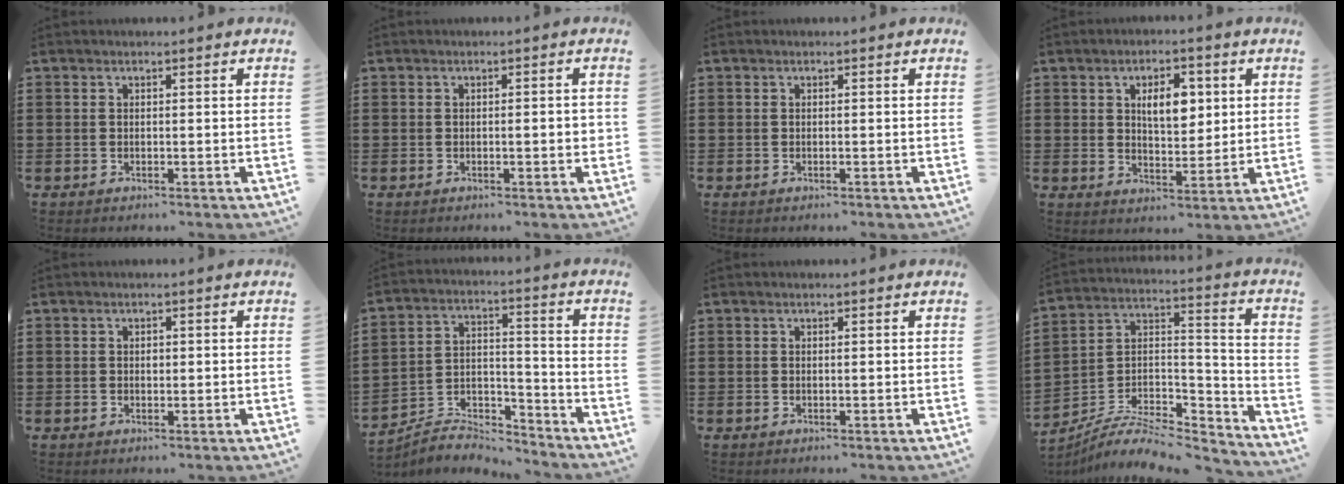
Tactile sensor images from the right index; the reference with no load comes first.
{"total": 1.7, "force": [-0.2, 0.3, 1.7], "torque": [-0.028, 0.000, -0.003]}
{"total": 0.0}
{"total": 6.0, "force": [1.8, 3.0, 4.8], "torque": [-0.080, 0.003, 0.023]}
{"total": 0.7, "force": [0.1, 0.5, 0.5], "torque": [-0.012, 0.000, 0.002]}
{"total": 6.3, "force": [-6.2, 0.9, 0.6], "torque": [-0.012, 0.009, -0.124]}
{"total": 0.0}
{"total": 7.4, "force": [-6.1, 2.9, 2.9], "torque": [-0.054, 0.005, -0.121]}